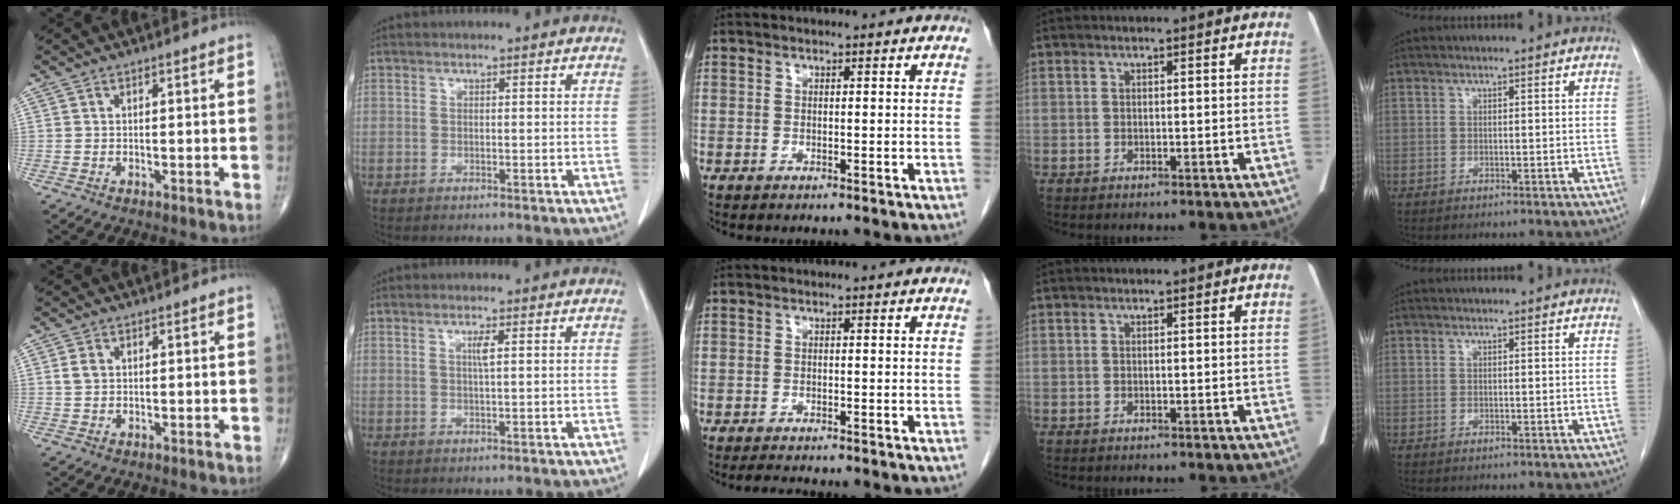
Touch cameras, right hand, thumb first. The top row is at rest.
{"thumb": {"total": 2.0, "force": [0.5, 1.5, 1.3], "torque": [-0.023, 0.002, 0.012]}, "index": {"total": 1.6, "force": [0.4, -0.1, 1.5], "torque": [-0.029, 0.001, 0.007]}, "middle": {"total": 1.9, "force": [-1.8, 0.1, 0.8], "torque": [-0.019, -0.008, -0.026]}}